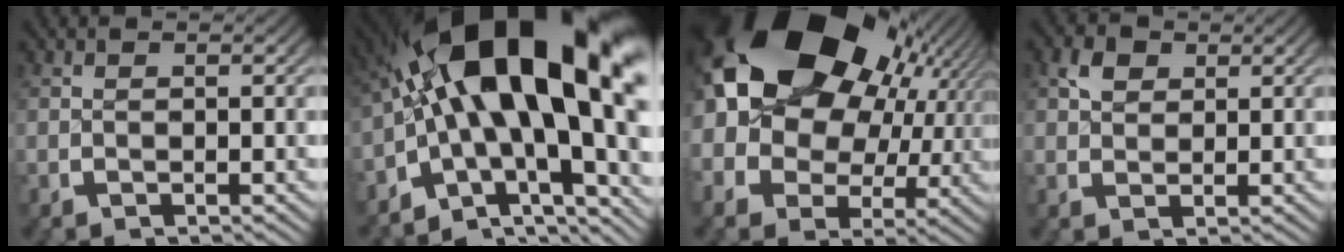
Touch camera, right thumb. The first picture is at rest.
{"total": 22.3, "force": [0.3, 13.1, 18.1], "torque": [-0.318, -0.026, 0.010]}
{"total": 18.5, "force": [3.9, 12.8, 12.7], "torque": [-0.264, -0.016, 0.069]}
{"total": 2.7, "force": [1.6, 1.7, 1.3], "torque": [-0.018, -0.002, 0.032]}